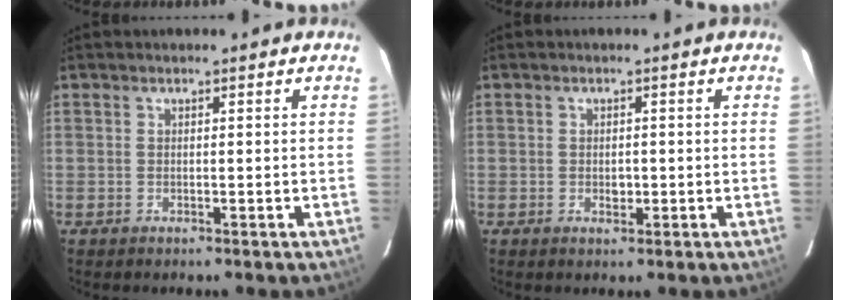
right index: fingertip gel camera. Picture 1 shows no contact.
{"total": 1.7, "force": [-0.3, 1.0, 1.3], "torque": [-0.023, 0.000, -0.003]}